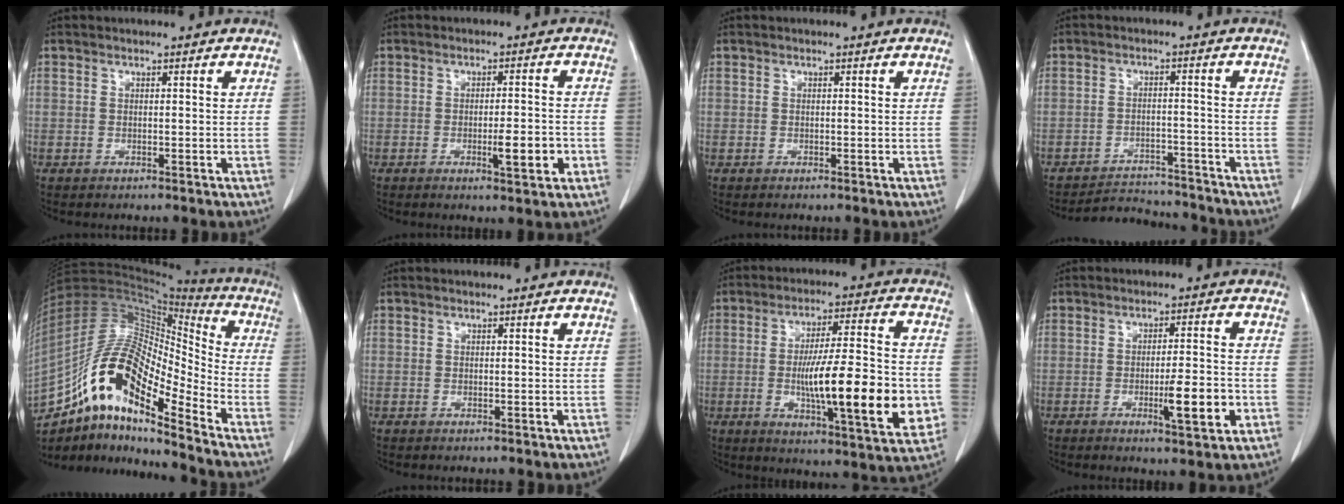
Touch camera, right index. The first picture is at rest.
{"total": 5.1, "force": [-1.8, 0.7, 4.8], "torque": [-0.072, -0.003, -0.022]}
{"total": 0.0}
{"total": 7.1, "force": [-6.9, 1.7, -0.5], "torque": [0.013, 0.012, -0.107]}
{"total": 18.9, "force": [-12.3, 4.2, 13.8], "torque": [-0.271, 0.024, -0.217]}
{"total": 0.0}
{"total": 18.8, "force": [-3.2, 2.7, 18.3], "torque": [-0.263, -0.004, -0.043]}
{"total": 7.2, "force": [-2.6, 0.7, 6.7], "torque": [-0.101, -0.007, -0.035]}